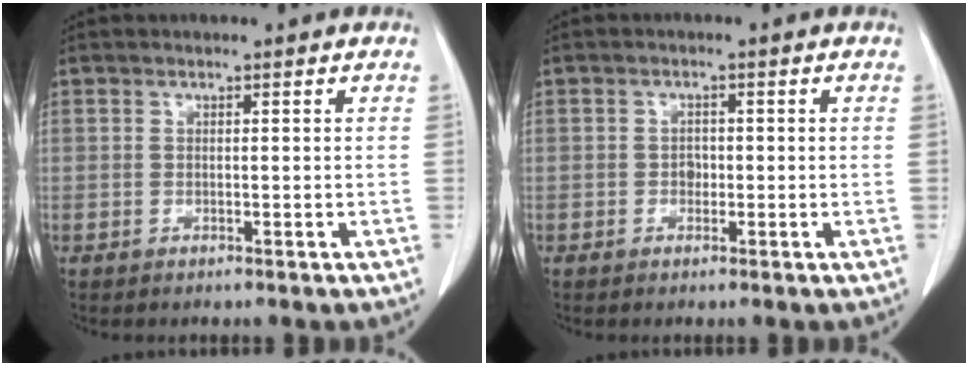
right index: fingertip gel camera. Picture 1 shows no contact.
{"total": 1.4, "force": [-0.3, 1.1, 0.8], "torque": [-0.010, 0.005, -0.005]}